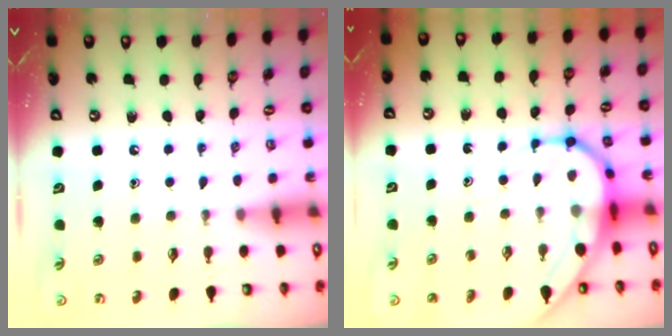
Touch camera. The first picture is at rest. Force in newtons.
{"total": 9.1, "press": 9.1, "slide": 0.8}